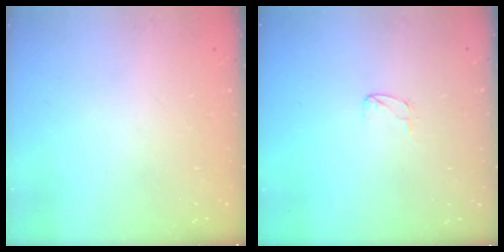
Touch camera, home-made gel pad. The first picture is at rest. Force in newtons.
{"total": 4.1, "press": 4.0, "slide": 0.3}